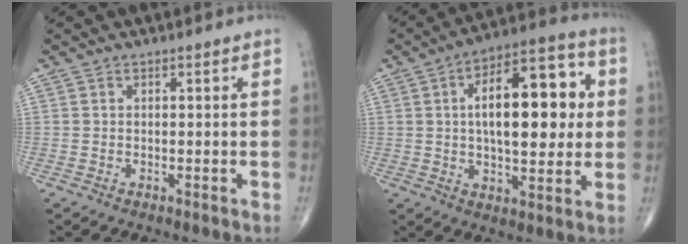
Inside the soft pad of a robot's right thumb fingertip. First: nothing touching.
{"total": 19.8, "force": [2.9, 9.0, 17.4], "torque": [-0.233, 0.015, 0.039]}